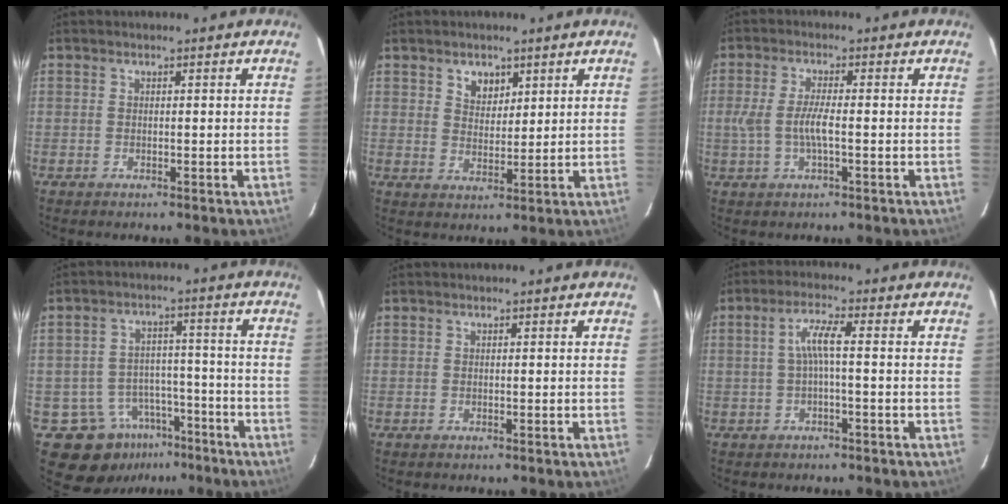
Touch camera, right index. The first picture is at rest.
{"total": 4.2, "force": [2.4, 2.9, 1.8], "torque": [-0.022, 0.002, 0.043]}
{"total": 5.3, "force": [-0.9, 0.9, 5.1], "torque": [-0.104, -0.002, -0.014]}
{"total": 10.0, "force": [-6.2, 7.4, 2.7], "torque": [-0.058, 0.033, -0.070]}
{"total": 0.0}
{"total": 3.7, "force": [-0.5, -0.1, 3.7], "torque": [-0.074, 0.005, -0.007]}